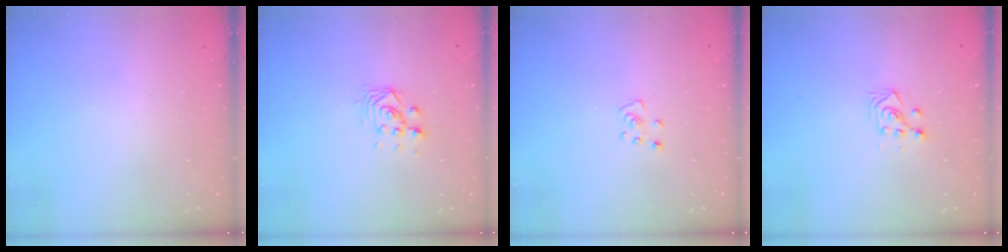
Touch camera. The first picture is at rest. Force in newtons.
{"total": 2.9, "press": 2.8, "slide": 0.8}
{"total": 3.8, "press": 3.8, "slide": 0.3}
{"total": 3.1, "press": 2.9, "slide": 0.9}